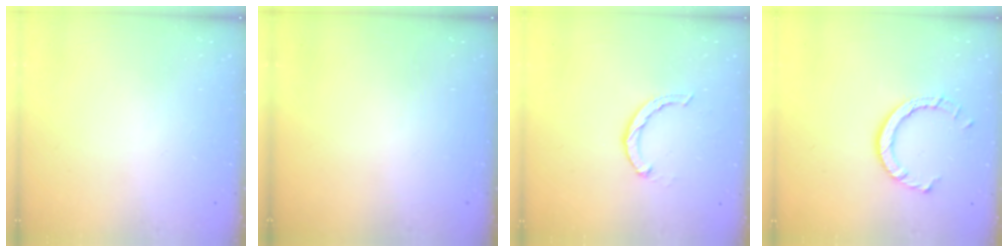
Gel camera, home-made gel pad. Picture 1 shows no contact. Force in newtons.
{"total": 0.0}
{"total": 2.1, "press": 2.0, "slide": 0.4}
{"total": 7.9, "press": 7.9, "slide": 0.5}